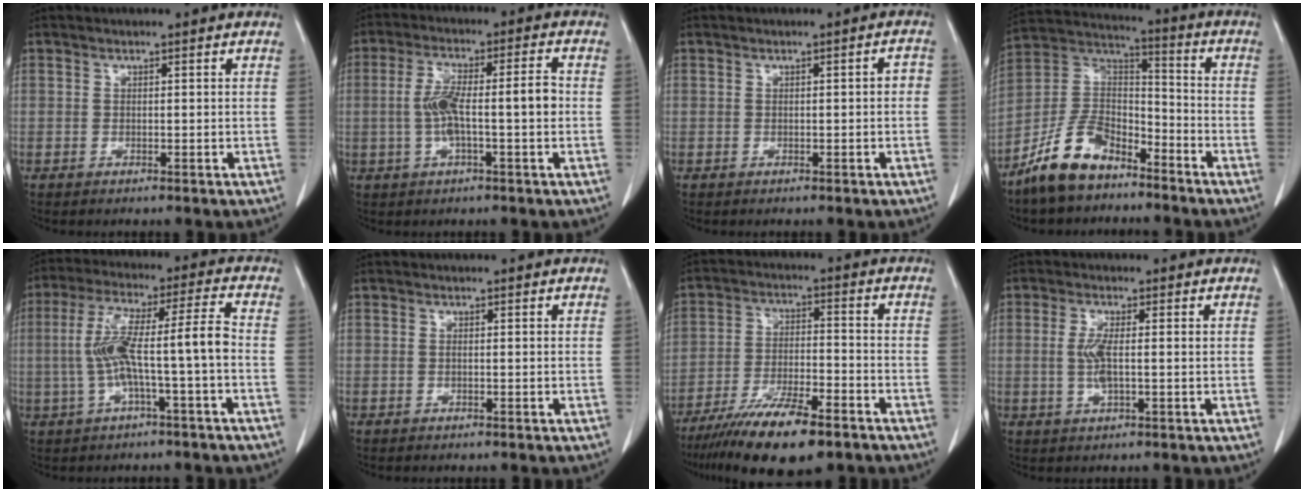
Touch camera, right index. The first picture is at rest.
{"total": 8.4, "force": [-0.7, 1.4, 8.2], "torque": [-0.156, 0.024, -0.011]}
{"total": 1.4, "force": [-0.2, 0.4, 1.3], "torque": [-0.011, 0.004, -0.003]}
{"total": 12.2, "force": [-8.9, 5.6, 6.3], "torque": [-0.136, 0.019, -0.174]}
{"total": 10.4, "force": [-1.6, 0.1, 10.3], "torque": [-0.200, 0.036, -0.027]}
{"total": 0.0}
{"total": 13.3, "force": [-9.5, 2.9, 8.8], "torque": [-0.155, -0.024, -0.165]}
{"total": 3.6, "force": [0.1, 0.8, 3.5], "torque": [-0.075, -0.003, 0.002]}